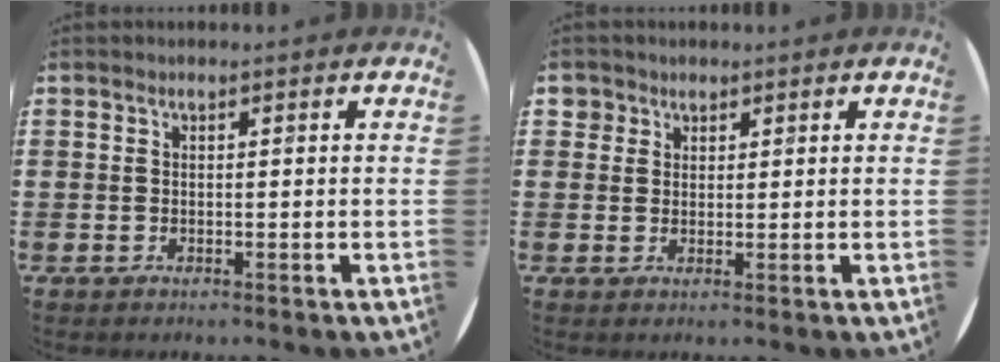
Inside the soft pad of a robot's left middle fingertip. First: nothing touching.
{"total": 2.0, "force": [1.5, 1.4, 0.1], "torque": [0.002, 0.002, 0.028]}